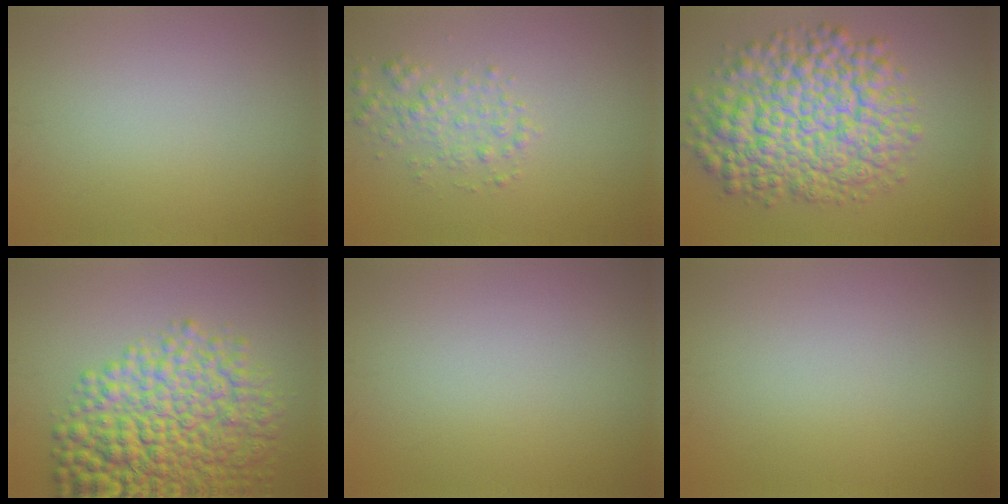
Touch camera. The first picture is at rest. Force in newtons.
{"total": 2.2, "press": 2.2, "slide": 0.0}
{"total": 10.8, "press": 10.8, "slide": 0.3}
{"total": 10.1, "press": 10.1, "slide": 0.3}
{"total": 0.0}
{"total": 0.0}